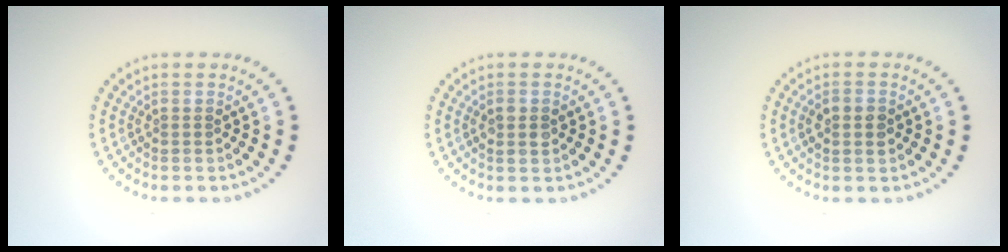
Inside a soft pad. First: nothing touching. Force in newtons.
{"total": 1.4, "press": 1.4, "slide": 0.2}
{"total": 1.9, "press": 1.9, "slide": 0.0}